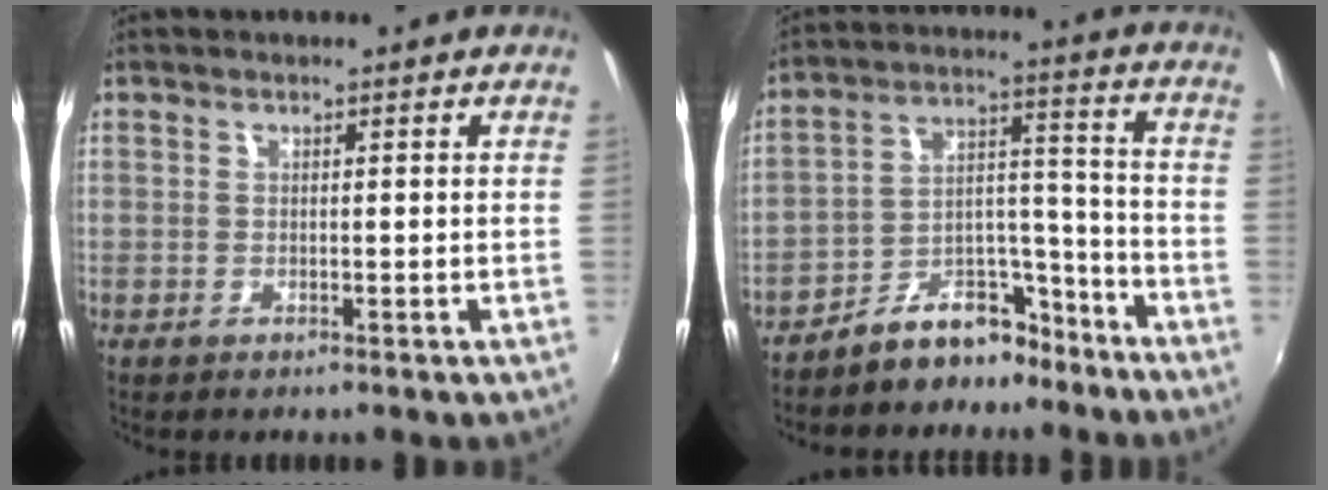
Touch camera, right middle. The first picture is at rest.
{"total": 9.7, "force": [-8.2, 4.1, 3.2], "torque": [-0.039, 0.051, -0.124]}